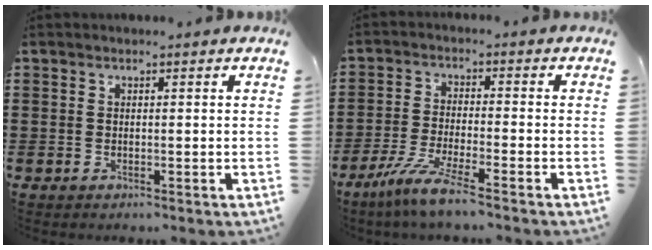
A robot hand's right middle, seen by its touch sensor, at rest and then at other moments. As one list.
[{"total": 6.2, "force": [-4.7, 0.0, 4.0], "torque": [-0.098, -0.021, -0.096]}]